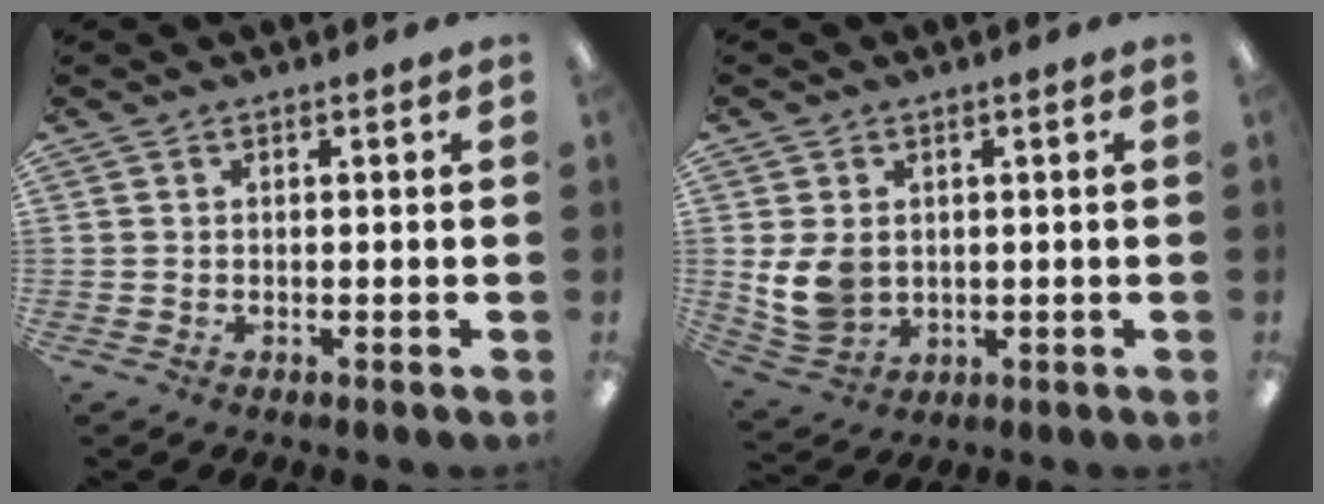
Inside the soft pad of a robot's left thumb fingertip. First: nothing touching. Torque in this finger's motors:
{"motor_torque": [-0.13, 0.48, 0.67, -0.32, 0.07]}